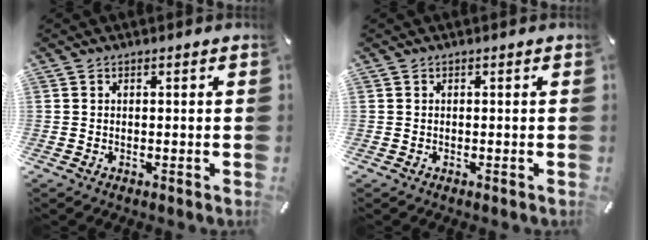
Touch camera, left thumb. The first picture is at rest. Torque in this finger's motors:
{"motor_torque": [-0.42, -0.20, 0.04, 0.08, 0.05]}